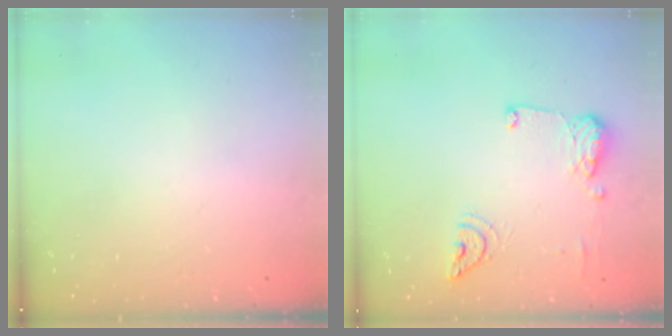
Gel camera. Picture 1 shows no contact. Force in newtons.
{"total": 11.2, "press": 11.1, "slide": 1.5}